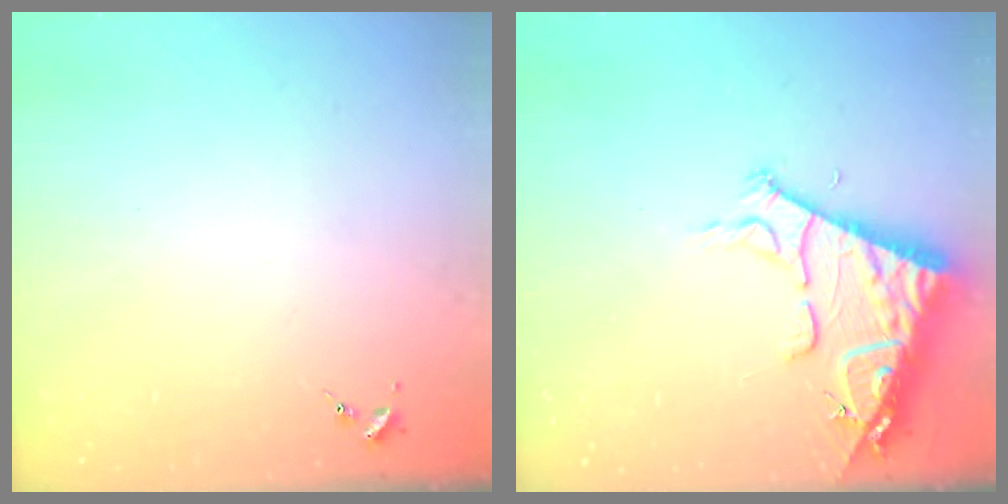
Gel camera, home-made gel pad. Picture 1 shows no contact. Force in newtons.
{"total": 13.9, "press": 13.8, "slide": 1.7}